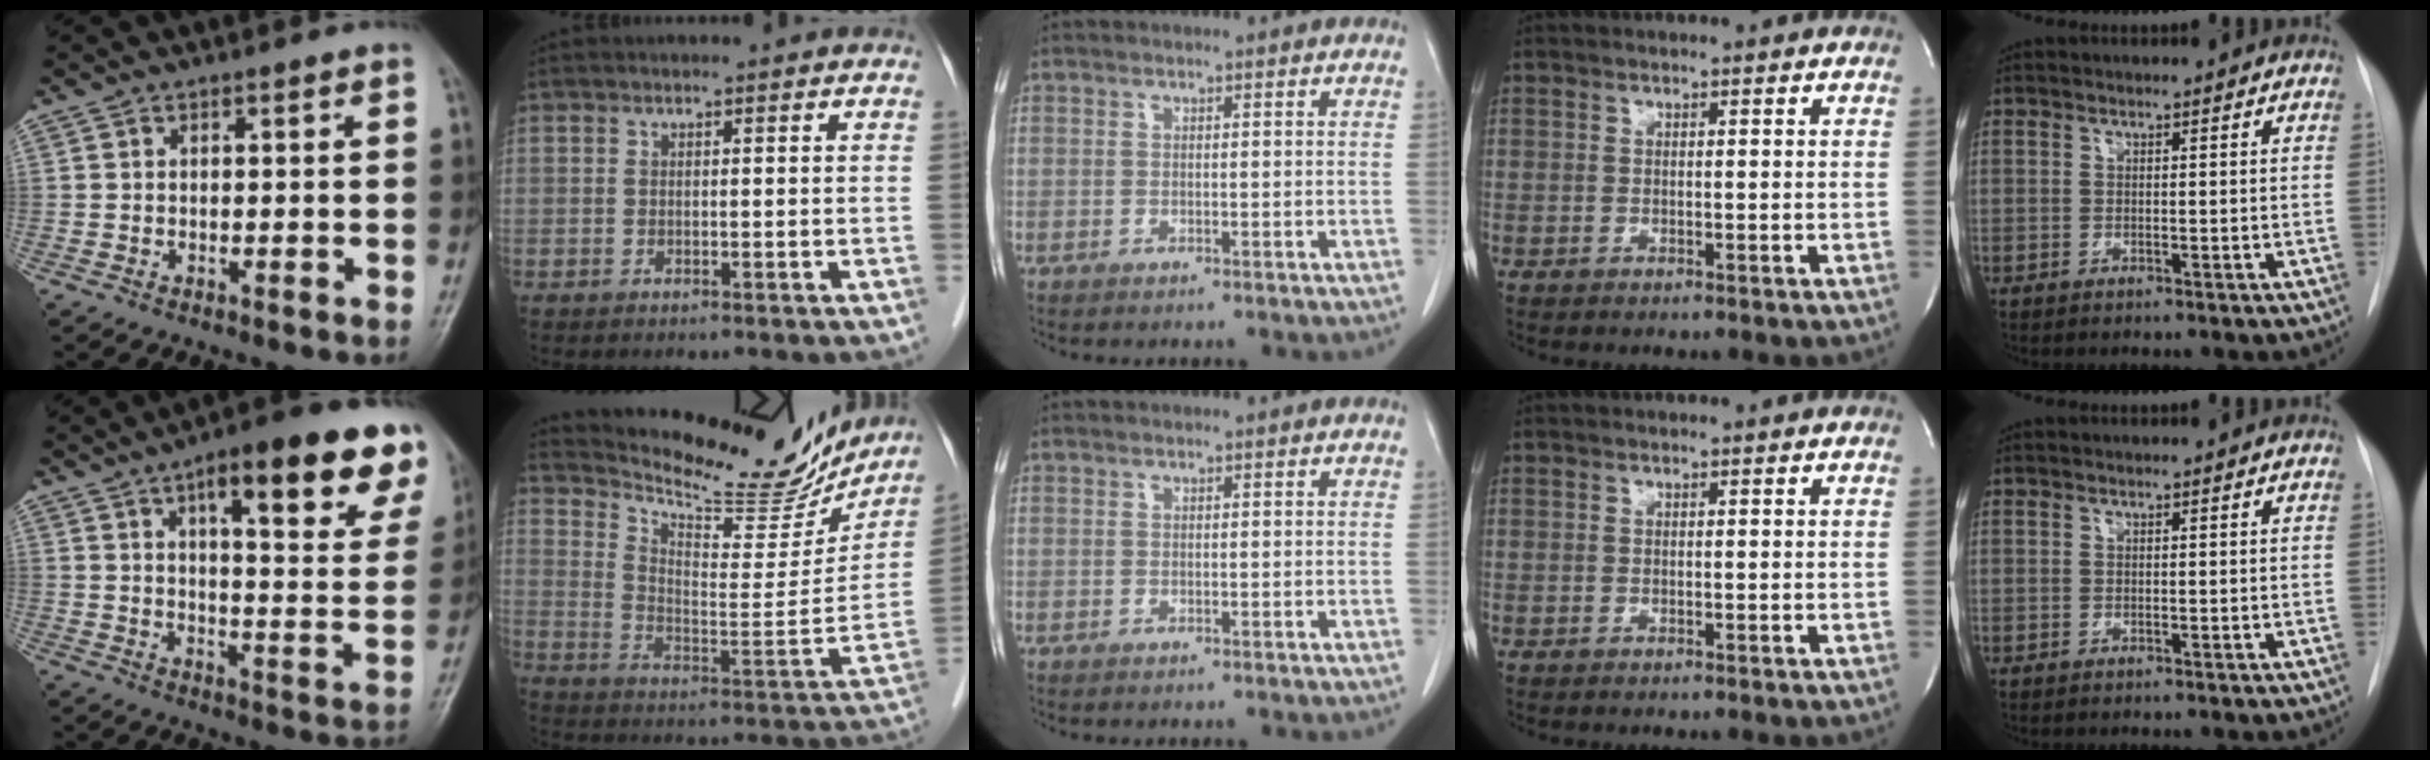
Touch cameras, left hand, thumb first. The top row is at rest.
{"thumb": {"total": 21.7, "force": [12.0, 5.9, 17.1], "torque": [-0.197, -0.034, 0.156]}, "index": {"total": 22.0, "force": [20.3, 4.7, 7.1], "torque": [-0.116, -0.043, 0.285]}}